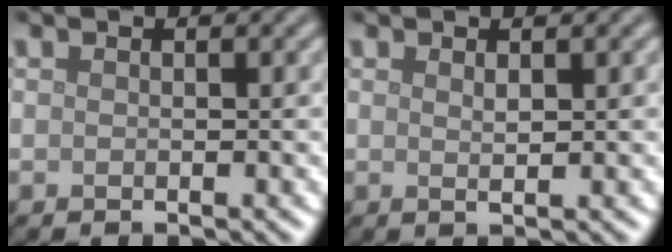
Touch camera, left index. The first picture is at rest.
{"total": 0.9, "force": [0.5, 0.1, 0.8], "torque": [-0.014, -0.001, 0.008]}